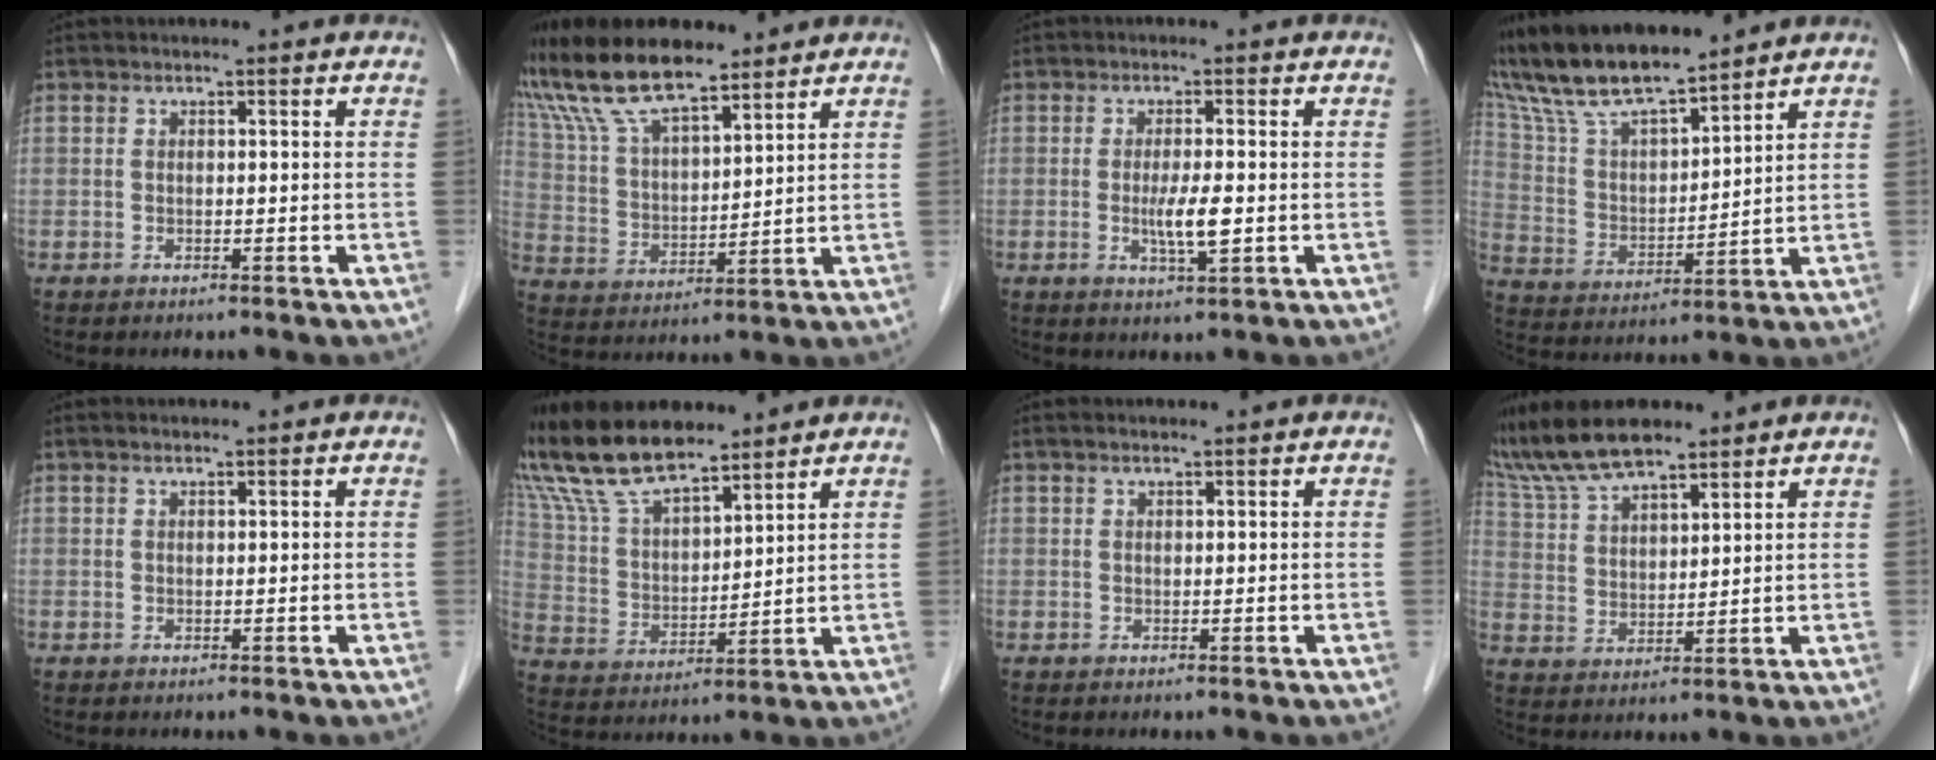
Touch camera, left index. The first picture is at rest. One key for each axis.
{"total": 14.7, "fx": 12.2, "fy": 3.4, "fz": 7.4, "tx": -0.162, "ty": 0.022, "tz": 0.237}
{"total": 3.9, "fx": -0.6, "fy": 0.3, "fz": 3.8, "tx": -0.072, "ty": -0.011, "tz": -0.009}
{"total": 14.1, "fx": 12.7, "fy": 1.4, "fz": 6.0, "tx": -0.127, "ty": 0.006, "tz": 0.248}
{"total": 1.0, "fx": 0.8, "fy": 0.0, "fz": 0.5, "tx": -0.013, "ty": 0.011, "tz": 0.018}
{"total": 14.6, "fx": 12.3, "fy": 3.6, "fz": 7.1, "tx": -0.156, "ty": 0.020, "tz": 0.243}
{"total": 1.3, "fx": 1.1, "fy": 0.1, "fz": 0.7, "tx": -0.014, "ty": 0.014, "tz": 0.022}
{"total": 13.8, "fx": 11.9, "fy": 3.6, "fz": 6.1, "tx": -0.137, "ty": 0.027, "tz": 0.233}